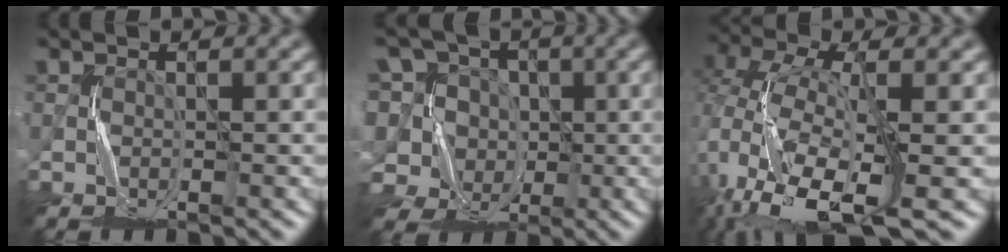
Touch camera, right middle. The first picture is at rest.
{"total": 10.3, "force": [-0.1, 9.2, 4.7], "torque": [-0.133, 0.043, -0.044]}
{"total": 11.6, "force": [-4.1, 4.2, 10.0], "torque": [-0.215, -0.005, -0.074]}